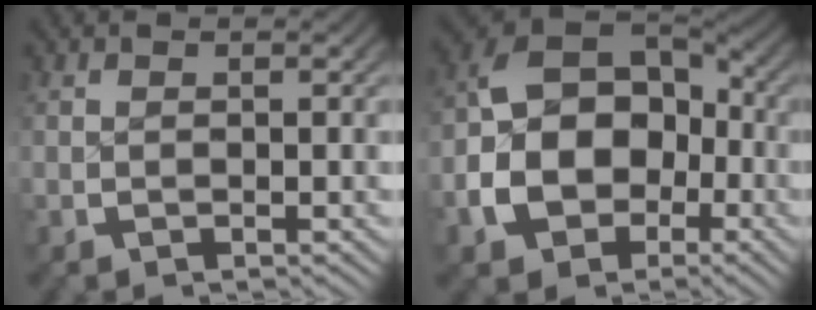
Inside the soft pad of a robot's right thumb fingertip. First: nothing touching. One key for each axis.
{"total": 11.8, "fx": -2.1, "fy": 9.1, "fz": 7.1, "tx": -0.164, "ty": -0.039, "tz": -0.025}